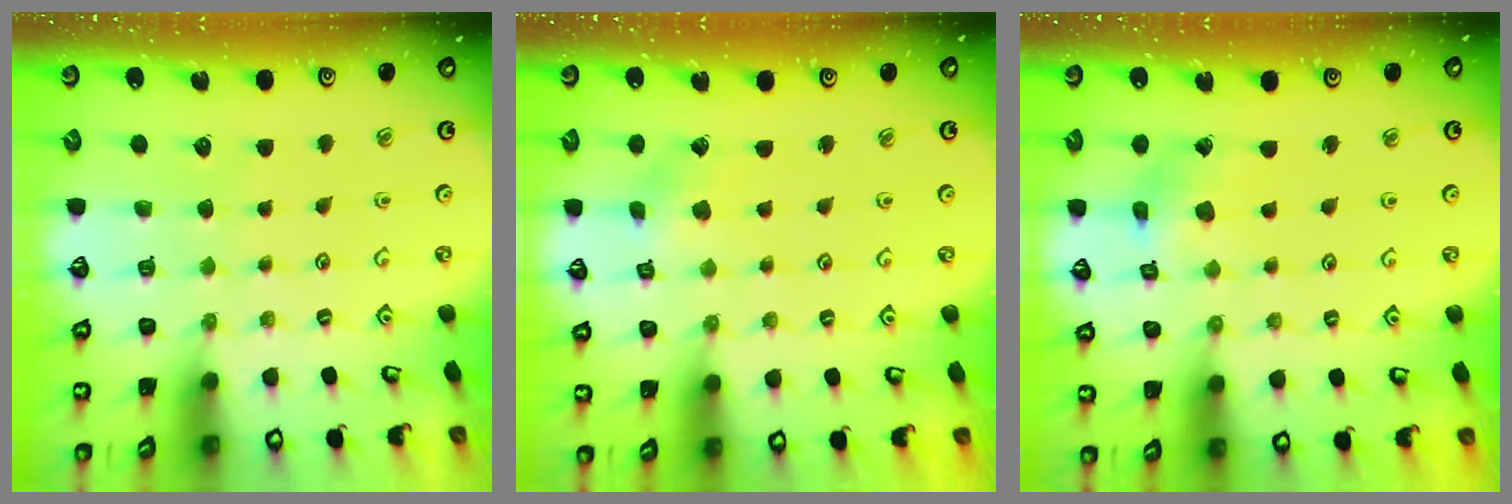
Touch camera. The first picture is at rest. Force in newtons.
{"total": 1.9, "press": 1.9, "slide": 0.2}
{"total": 5.2, "press": 5.1, "slide": 0.6}